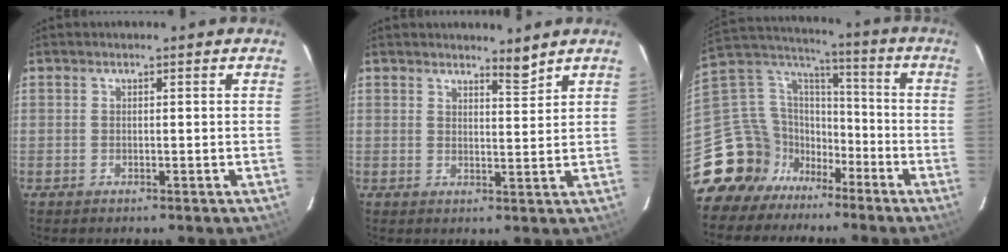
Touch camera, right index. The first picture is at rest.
{"total": 2.5, "force": [2.3, 0.0, 1.0], "torque": [-0.013, -0.009, 0.035]}
{"total": 15.6, "force": [-10.5, 11.0, 3.5], "torque": [-0.095, 0.052, -0.190]}